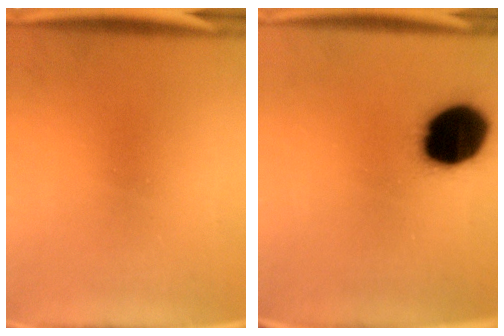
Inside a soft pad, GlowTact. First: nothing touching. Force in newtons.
{"total": 19.3}